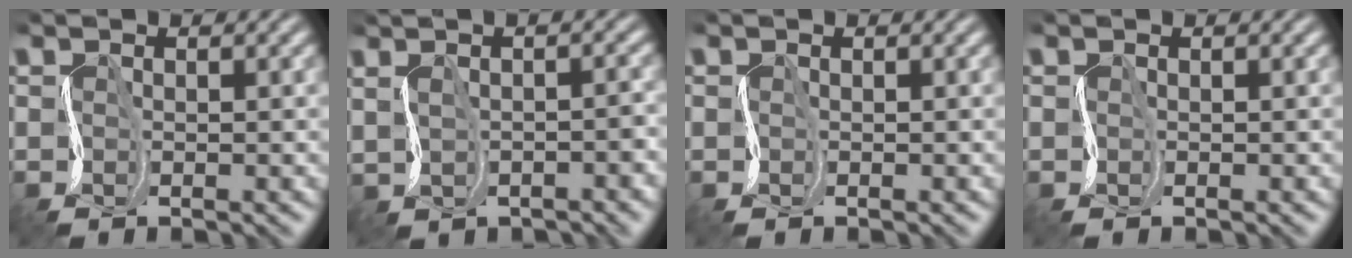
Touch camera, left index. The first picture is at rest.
{"total": 1.1, "force": [-1.0, -0.1, 0.4], "torque": [-0.007, -0.013, -0.003]}
{"total": 1.0, "force": [0.2, 1.0, 0.2], "torque": [-0.007, 0.004, -0.010]}
{"total": 0.7, "force": [0.1, 0.6, 0.2], "torque": [-0.004, 0.003, -0.005]}